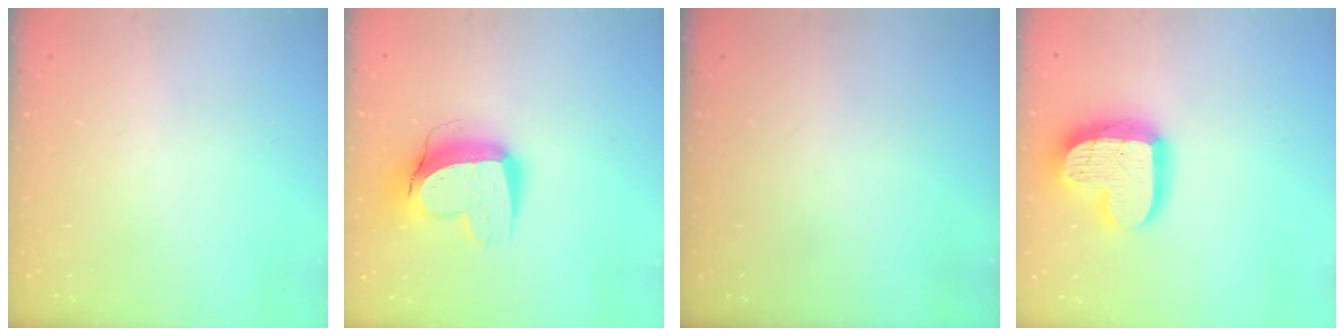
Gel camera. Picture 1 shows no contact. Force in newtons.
{"total": 14.0, "press": 14.0, "slide": 1.5}
{"total": 0.0}
{"total": 17.1, "press": 17.0, "slide": 1.6}